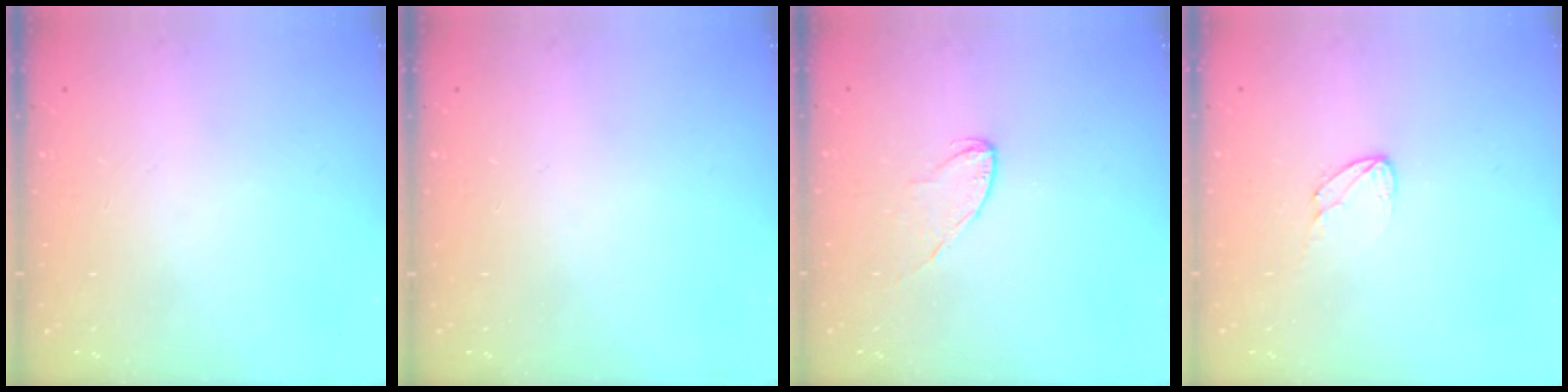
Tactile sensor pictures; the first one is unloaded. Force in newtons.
{"total": 0.0}
{"total": 5.3, "press": 5.3, "slide": 0.5}
{"total": 4.7, "press": 4.7, "slide": 0.4}